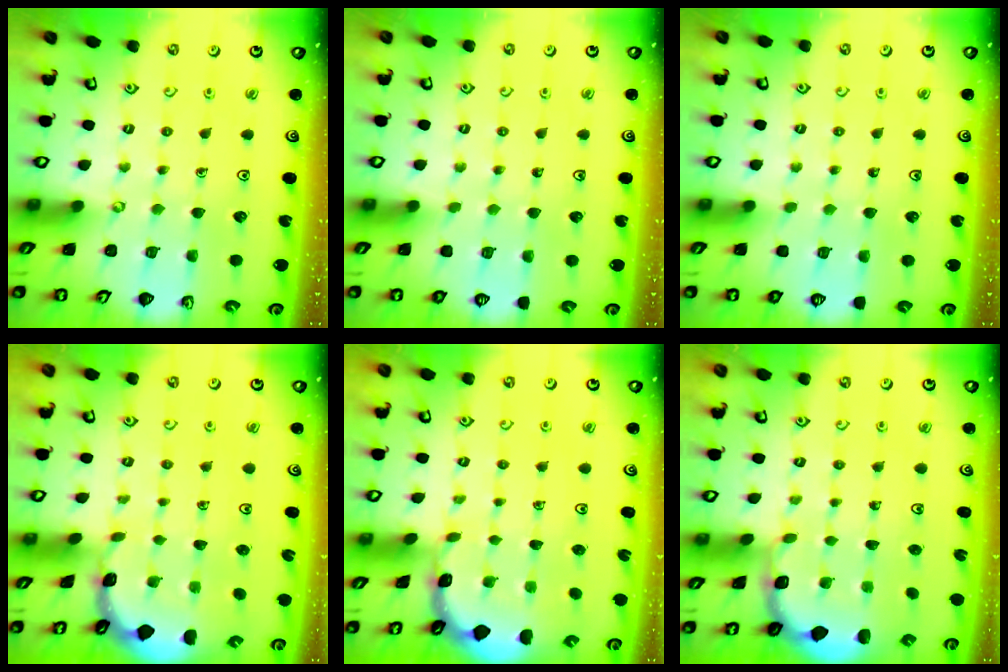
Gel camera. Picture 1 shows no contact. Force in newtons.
{"total": 0.0}
{"total": 0.0}
{"total": 0.0}
{"total": 1.1, "press": 1.1, "slide": 0.2}
{"total": 1.8, "press": 1.6, "slide": 0.7}